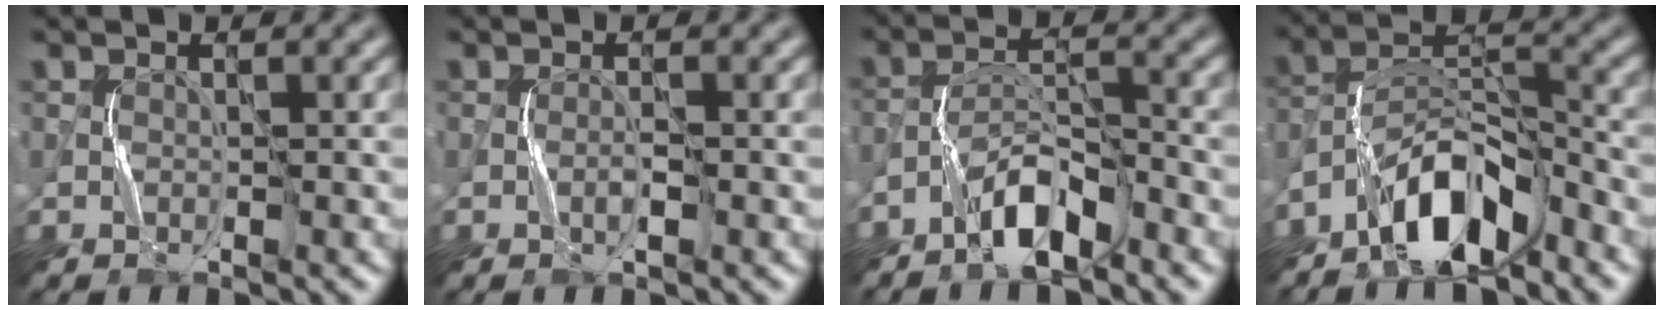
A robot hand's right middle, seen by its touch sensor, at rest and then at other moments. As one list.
[{"total": 1.1, "force": [-0.5, 0.1, 1.0], "torque": [-0.021, 0.003, -0.009]}, {"total": 4.7, "force": [-3.3, 1.3, 3.0], "torque": [-0.052, 0.013, -0.065]}, {"total": 7.4, "force": [-5.4, 2.4, 4.5], "torque": [-0.079, 0.009, -0.102]}]